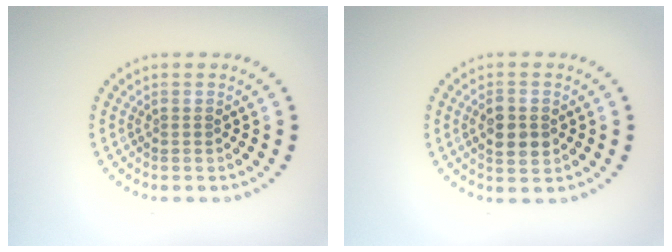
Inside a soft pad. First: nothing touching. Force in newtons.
{"total": 2.8, "press": 2.8, "slide": 0.3}